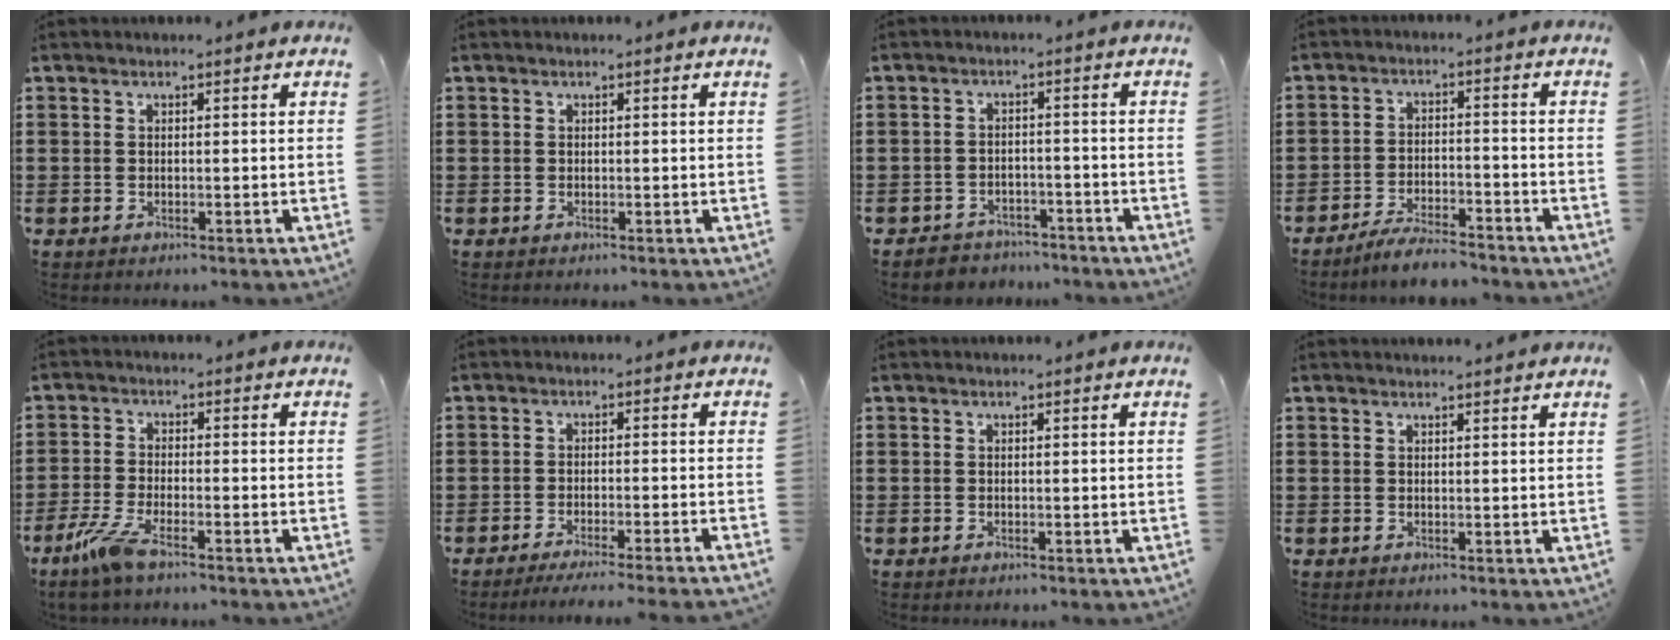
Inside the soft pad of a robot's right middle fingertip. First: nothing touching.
{"total": 0.0}
{"total": 2.9, "force": [-2.8, 0.7, -0.2], "torque": [-0.006, 0.000, -0.062]}
{"total": 4.9, "force": [-4.7, 0.2, 1.6], "torque": [-0.033, -0.003, -0.092]}
{"total": 5.2, "force": [-3.3, 1.0, 3.9], "torque": [-0.105, -0.017, -0.067]}
{"total": 2.6, "force": [-2.2, -0.5, 1.3], "torque": [-0.022, -0.002, -0.044]}
{"total": 0.0}
{"total": 1.0, "force": [0.9, -0.1, 0.2], "torque": [0.003, -0.004, 0.016]}